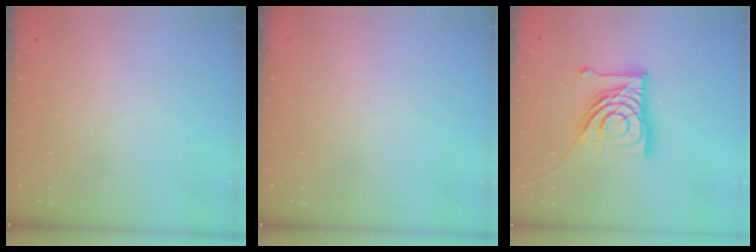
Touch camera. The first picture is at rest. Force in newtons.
{"total": 0.0}
{"total": 20.5, "press": 20.4, "slide": 2.4}